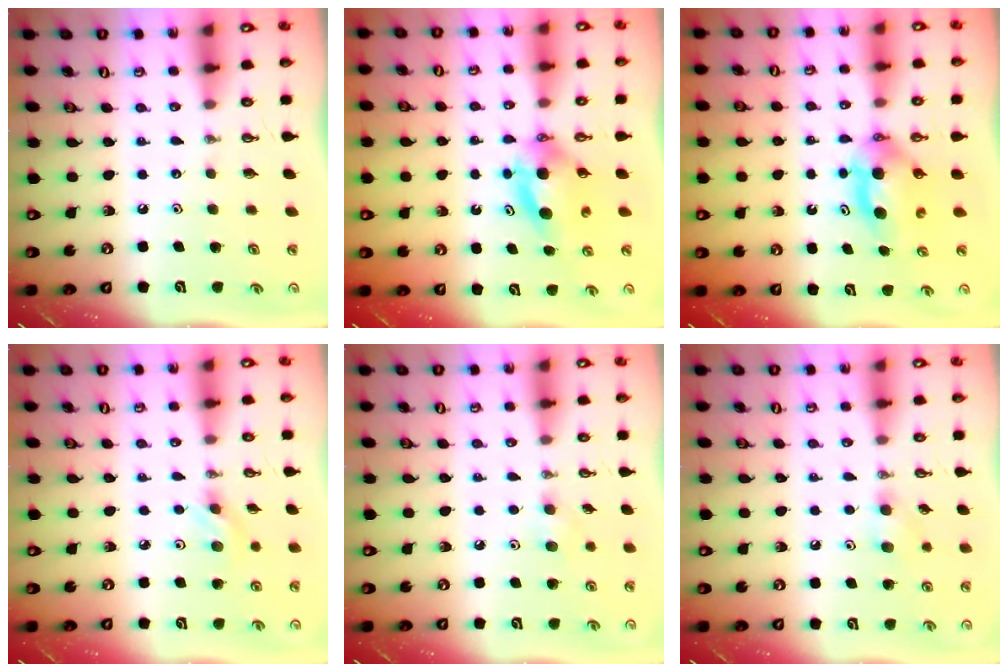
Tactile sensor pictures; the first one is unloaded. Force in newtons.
{"total": 5.7, "press": 5.6, "slide": 1.2}
{"total": 7.0, "press": 6.1, "slide": 3.4}
{"total": 7.9, "press": 5.9, "slide": 5.3}
{"total": 5.9, "press": 5.7, "slide": 1.3}
{"total": 6.5, "press": 6.4, "slide": 1.0}